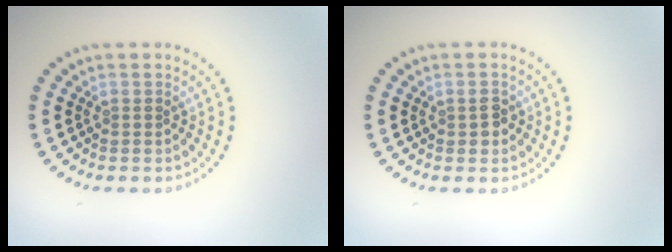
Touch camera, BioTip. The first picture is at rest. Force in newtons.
{"total": 1.4, "press": 1.4, "slide": 0.2}